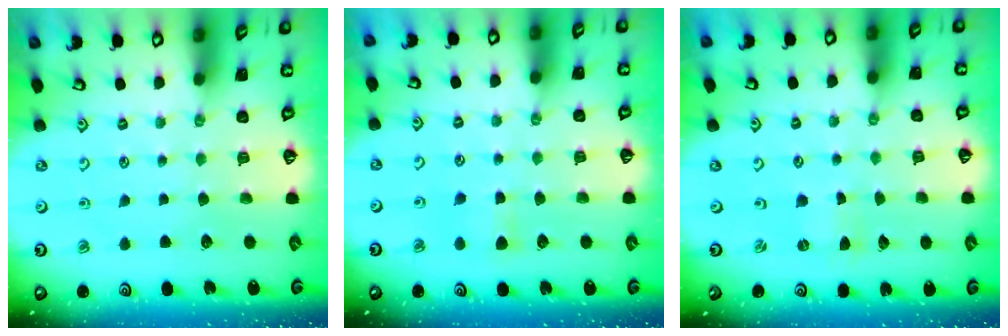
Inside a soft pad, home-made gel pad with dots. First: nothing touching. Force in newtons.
{"total": 4.5, "press": 4.4, "slide": 0.9}
{"total": 0.0}